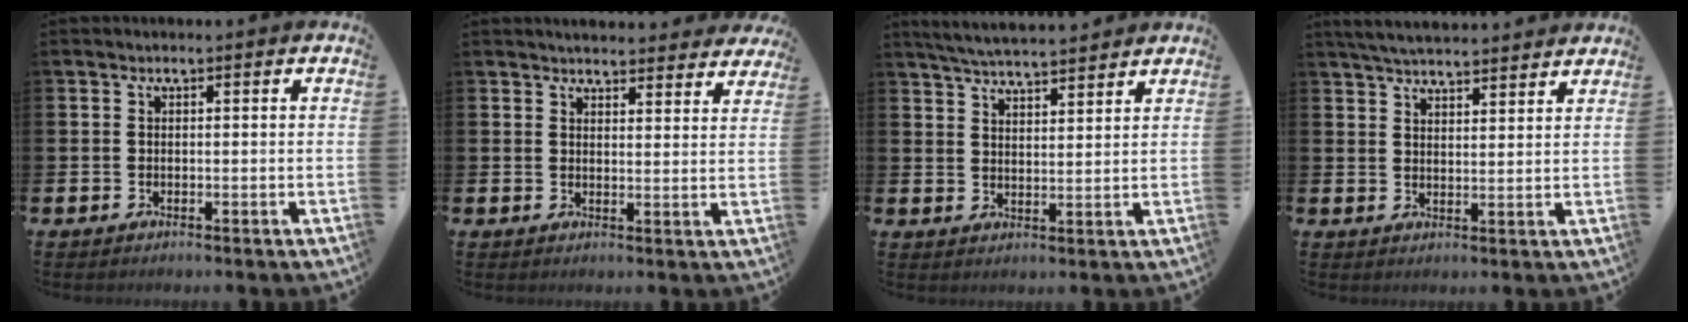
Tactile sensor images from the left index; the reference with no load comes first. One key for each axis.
{"total": 4.0, "fx": 3.9, "fy": 0.6, "fz": 0.1, "tx": 0.003, "ty": -0.026, "tz": 0.069}
{"total": 4.9, "fx": 4.9, "fy": 0.1, "fz": 0.7, "tx": -0.028, "ty": -0.024, "tz": 0.088}
{"total": 4.9, "fx": 4.8, "fy": 0.2, "fz": 0.8, "tx": -0.020, "ty": -0.026, "tz": 0.086}